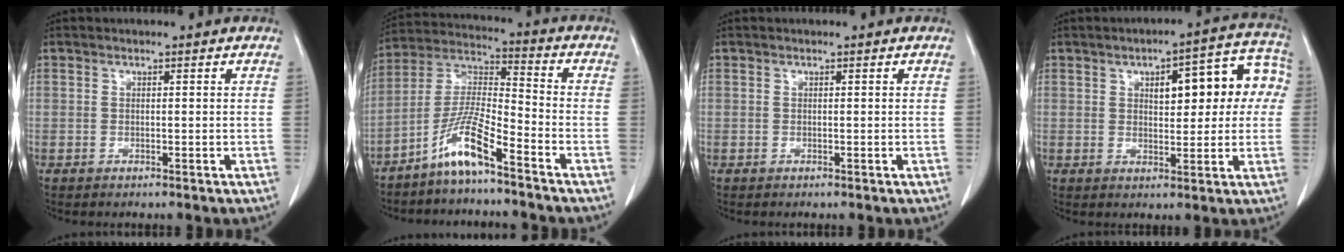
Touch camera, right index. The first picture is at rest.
{"total": 9.3, "force": [-6.3, 0.6, 6.8], "torque": [-0.149, -0.003, -0.129]}
{"total": 0.0}
{"total": 11.9, "force": [2.5, 4.5, 10.7], "torque": [-0.127, 0.042, 0.033]}